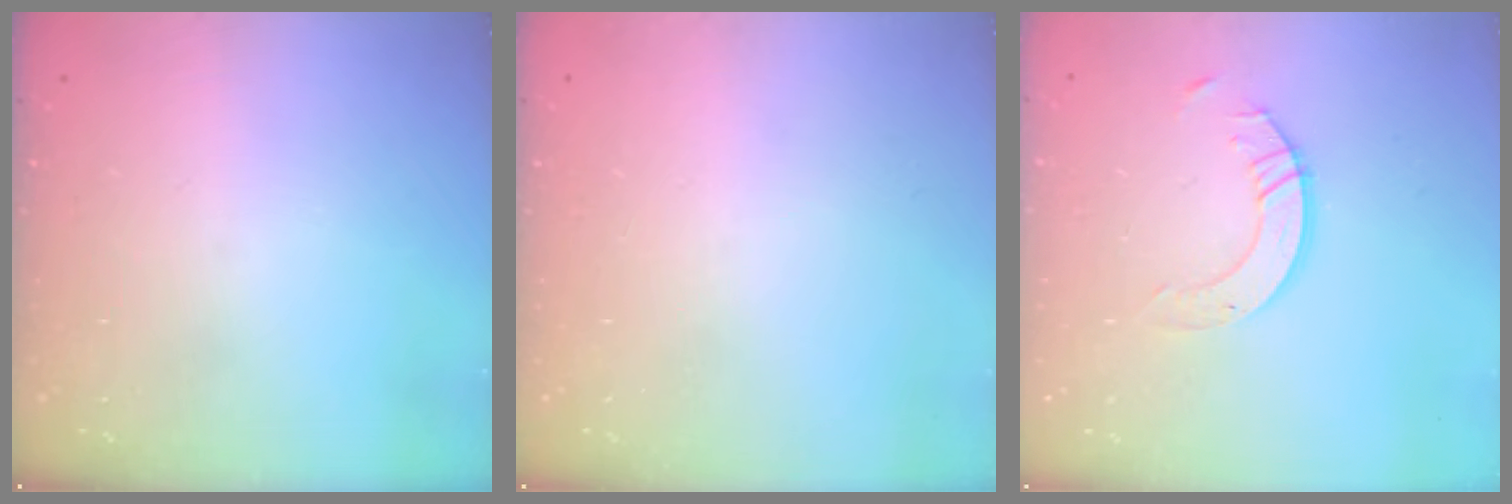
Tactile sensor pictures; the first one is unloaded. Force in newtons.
{"total": 0.0}
{"total": 4.8, "press": 4.7, "slide": 0.4}